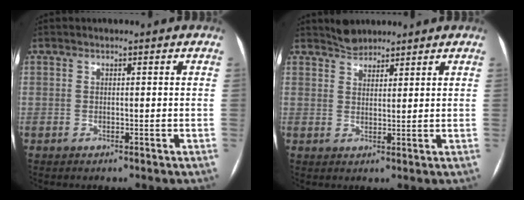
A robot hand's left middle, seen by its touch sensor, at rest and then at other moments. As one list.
[{"total": 2.8, "force": [2.6, 1.0, 0.1], "torque": [-0.003, 0.007, 0.047]}]